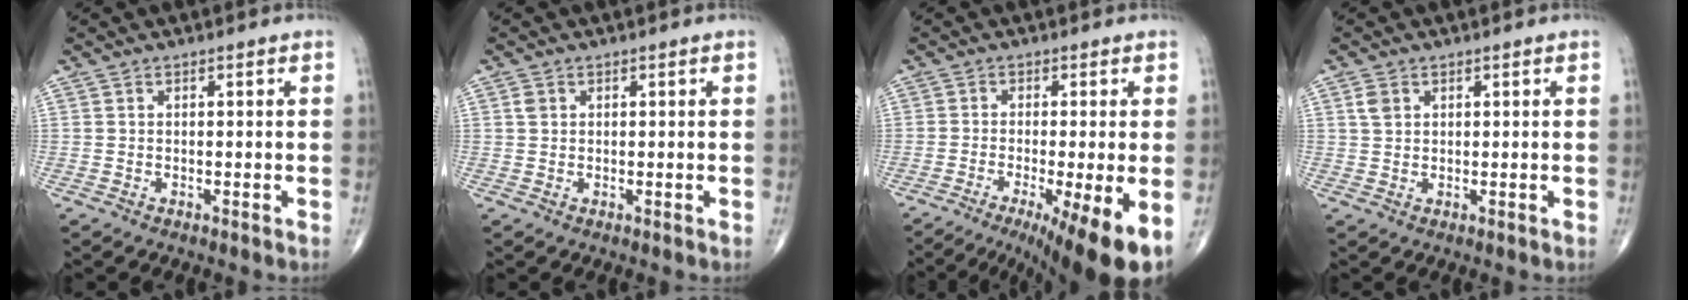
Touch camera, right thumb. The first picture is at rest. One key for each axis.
{"total": 1.2, "fx": 0.4, "fy": 1.0, "fz": 0.6, "tx": -0.008, "ty": 0.003, "tz": 0.007}
{"total": 12.9, "fx": -6.1, "fy": 1.6, "fz": 11.2, "tx": -0.138, "ty": -0.015, "tz": -0.094}
{"total": 2.3, "fx": 1.0, "fy": 1.6, "fz": 1.3, "tx": -0.022, "ty": 0.001, "tz": 0.020}